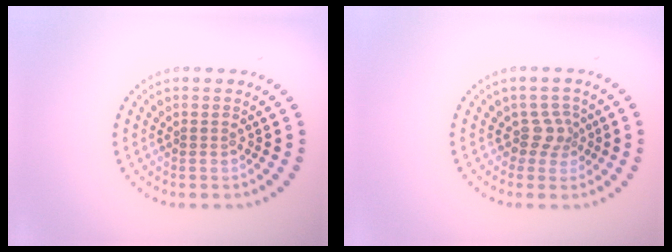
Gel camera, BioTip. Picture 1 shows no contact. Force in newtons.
{"total": 2.0, "press": 1.4, "slide": 1.4}